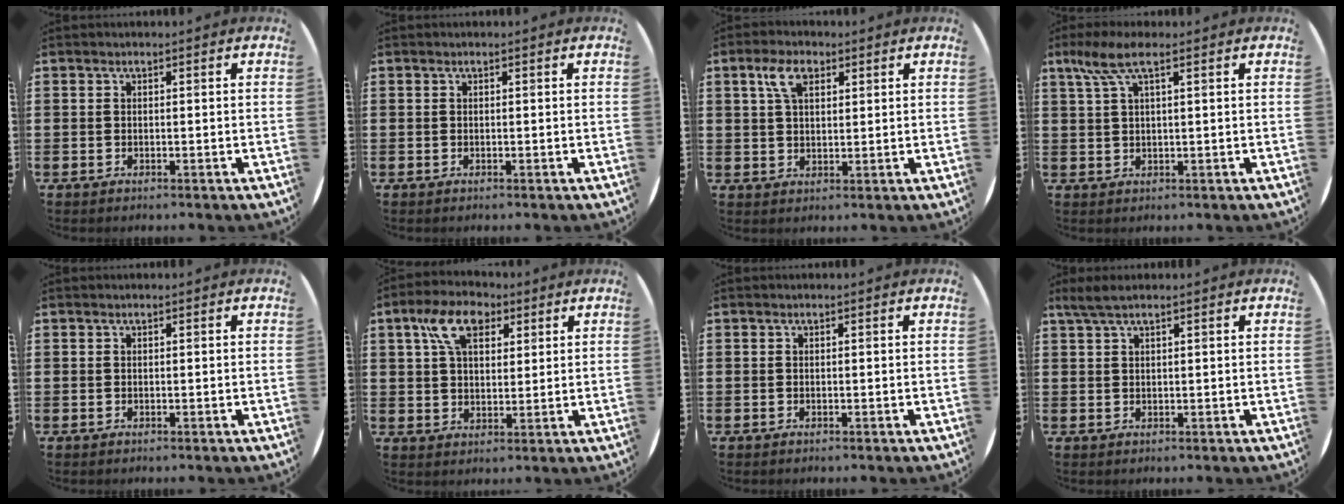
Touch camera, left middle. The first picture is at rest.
{"total": 0.0}
{"total": 4.6, "force": [2.6, 2.5, 2.8], "torque": [-0.057, 0.007, 0.046]}
{"total": 4.6, "force": [2.5, 1.1, 3.8], "torque": [-0.080, 0.006, 0.044]}
{"total": 0.0}
{"total": 7.8, "force": [4.3, 4.7, 4.5], "torque": [-0.090, 0.010, 0.077]}
{"total": 0.0}
{"total": 2.1, "force": [1.6, 0.2, 1.3], "torque": [-0.028, 0.004, 0.028]}